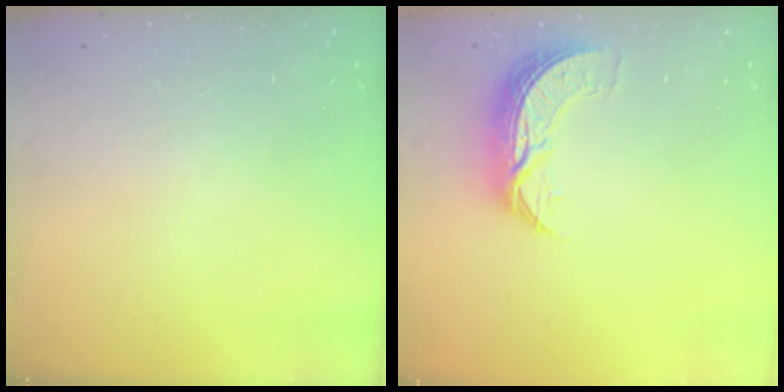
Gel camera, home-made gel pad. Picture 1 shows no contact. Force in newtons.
{"total": 8.0, "press": 8.0, "slide": 0.7}